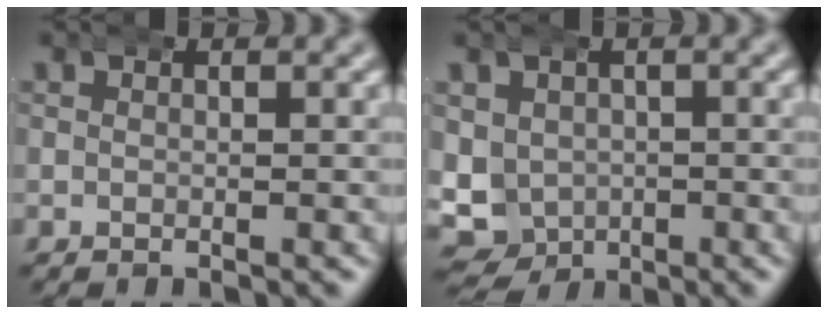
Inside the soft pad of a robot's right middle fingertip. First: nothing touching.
{"total": 11.1, "force": [-3.2, 10.0, 3.6], "torque": [-0.090, -0.051, -0.044]}